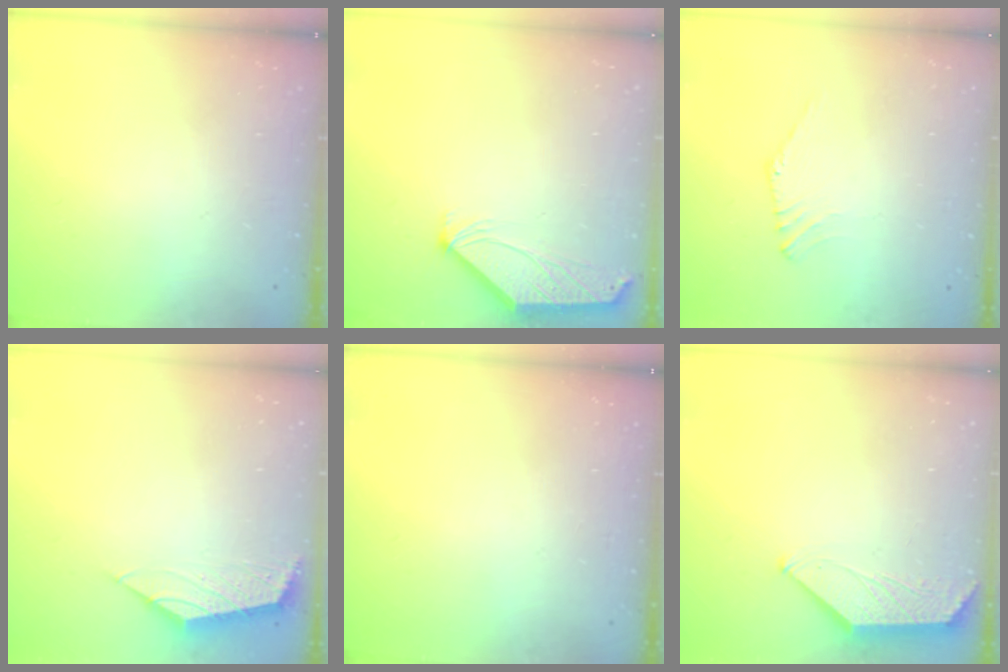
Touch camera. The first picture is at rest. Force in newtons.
{"total": 1.0, "press": 1.0, "slide": 0.3}
{"total": 0.8, "press": 0.7, "slide": 0.3}
{"total": 2.3, "press": 2.3, "slide": 0.6}
{"total": 0.0}
{"total": 1.0, "press": 1.0, "slide": 0.2}